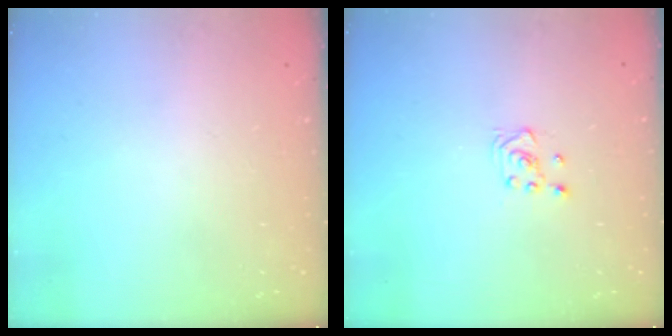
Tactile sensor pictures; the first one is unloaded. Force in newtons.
{"total": 3.1, "press": 3.0, "slide": 0.8}